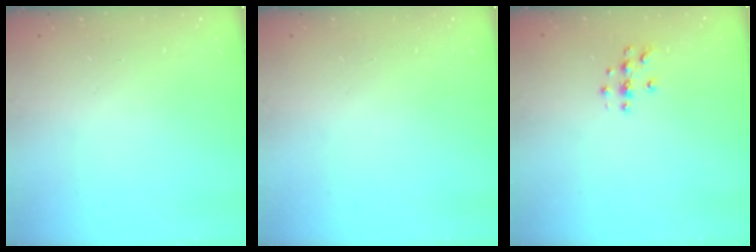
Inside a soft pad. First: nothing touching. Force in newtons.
{"total": 0.0}
{"total": 3.9, "press": 3.8, "slide": 0.4}